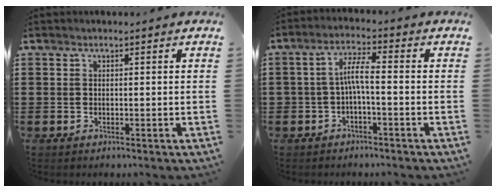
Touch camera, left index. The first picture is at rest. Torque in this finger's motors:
{"motor_torque": [0.37, 0.35, 0.08, 0.03]}